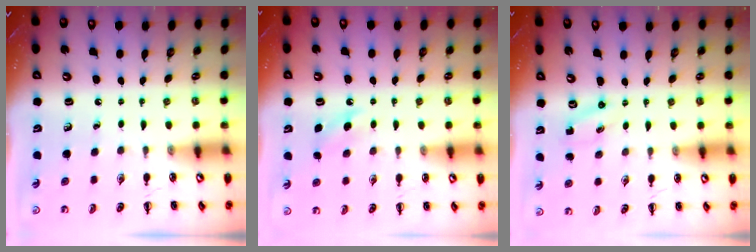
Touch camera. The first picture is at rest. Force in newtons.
{"total": 5.3, "press": 5.1, "slide": 1.5}
{"total": 1.3, "press": 1.2, "slide": 0.4}